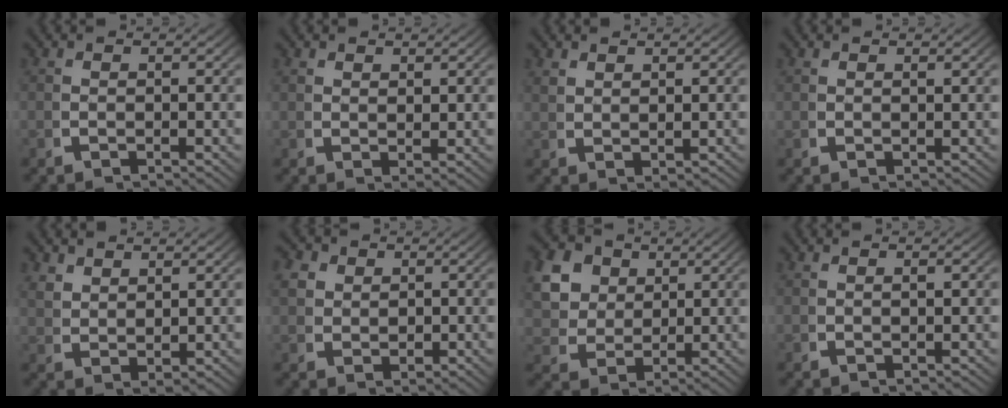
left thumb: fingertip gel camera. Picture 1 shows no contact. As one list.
[{"total": 1.3, "force": [1.3, -0.1, 0.3], "torque": [-0.003, -0.003, 0.032]}, {"total": 1.7, "force": [1.7, 0.0, 0.3], "torque": [0.000, 0.004, 0.041]}, {"total": 0.7, "force": [0.6, -0.2, 0.2], "torque": [-0.005, -0.002, 0.017]}, {"total": 2.5, "force": [2.2, 0.7, 0.7], "torque": [-0.014, -0.001, 0.054]}, {"total": 3.7, "force": [1.2, 3.0, 1.7], "torque": [-0.038, -0.011, 0.030]}, {"total": 9.2, "force": [3.0, 7.4, 4.7], "torque": [-0.117, -0.017, 0.055]}, {"total": 0.6, "force": [0.3, 0.0, 0.5], "torque": [-0.008, -0.001, 0.010]}]